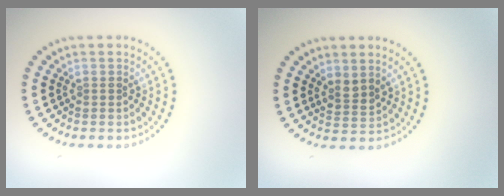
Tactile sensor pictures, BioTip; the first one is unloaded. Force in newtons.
{"total": 1.6, "press": 1.3, "slide": 1.0}